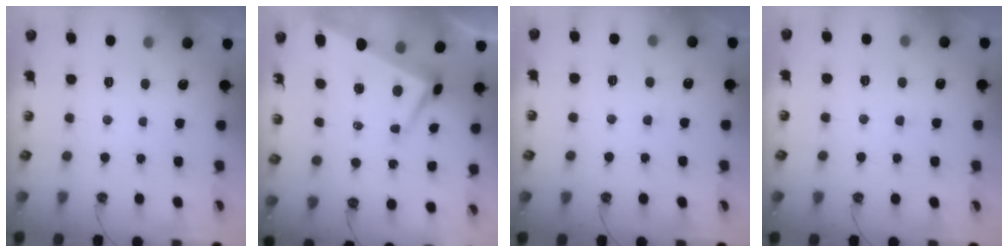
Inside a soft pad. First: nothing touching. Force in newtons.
{"total": 1.8, "press": 1.1, "slide": 1.3}
{"total": 1.1, "press": 0.7, "slide": 0.8}
{"total": 3.4, "press": 3.4, "slide": 0.4}